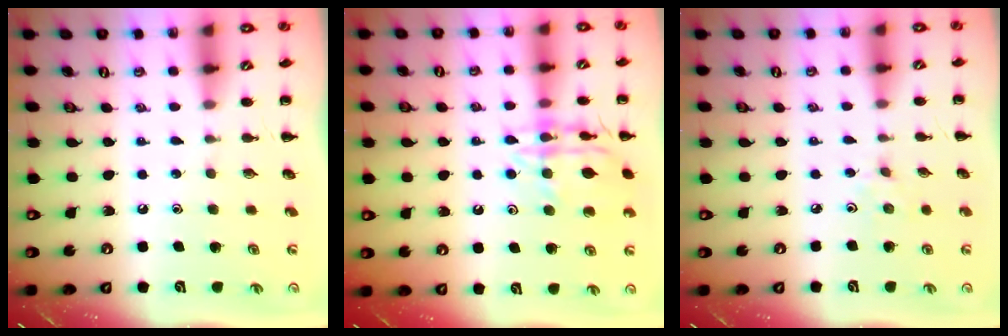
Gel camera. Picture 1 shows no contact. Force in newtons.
{"total": 14.3, "press": 14.3, "slide": 1.1}
{"total": 2.5, "press": 2.3, "slide": 0.9}